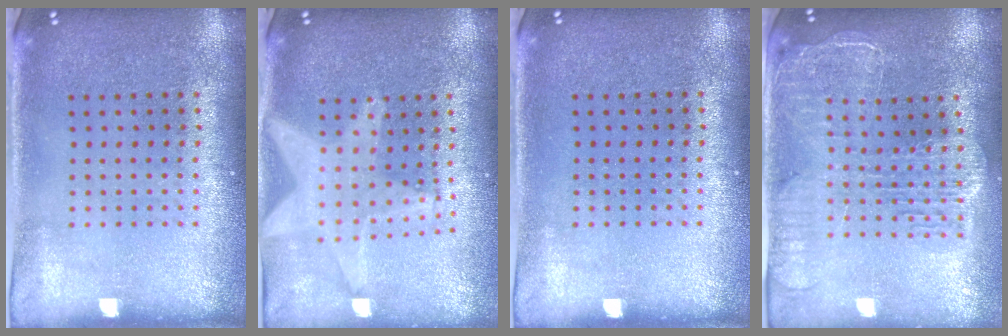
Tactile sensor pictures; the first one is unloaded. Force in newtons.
{"total": 2.2, "press": 1.8, "slide": 1.2}
{"total": 0.0}
{"total": 2.3, "press": 2.0, "slide": 1.0}